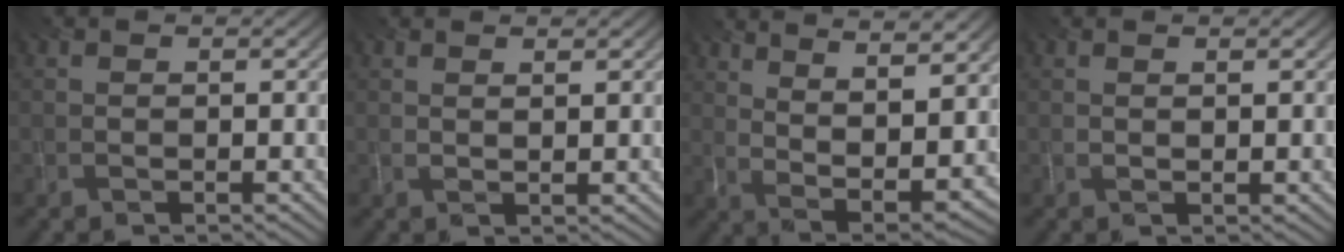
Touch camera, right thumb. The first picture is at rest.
{"total": 1.6, "force": [1.2, -0.1, 1.1], "torque": [-0.014, -0.004, 0.025]}
{"total": 12.7, "force": [7.3, 4.0, 9.7], "torque": [-0.177, 0.008, 0.117]}
{"total": 1.0, "force": [0.7, -0.1, 0.7], "torque": [-0.011, -0.003, 0.017]}